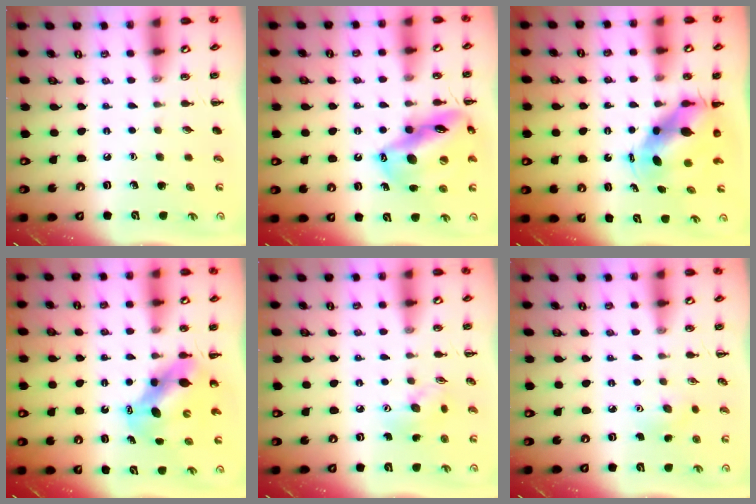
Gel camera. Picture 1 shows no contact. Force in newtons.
{"total": 17.5, "press": 16.9, "slide": 4.6}
{"total": 5.8, "press": 5.6, "slide": 1.5}
{"total": 6.7, "press": 6.5, "slide": 1.3}
{"total": 6.4, "press": 6.4, "slide": 0.3}
{"total": 3.6, "press": 3.5, "slide": 1.0}